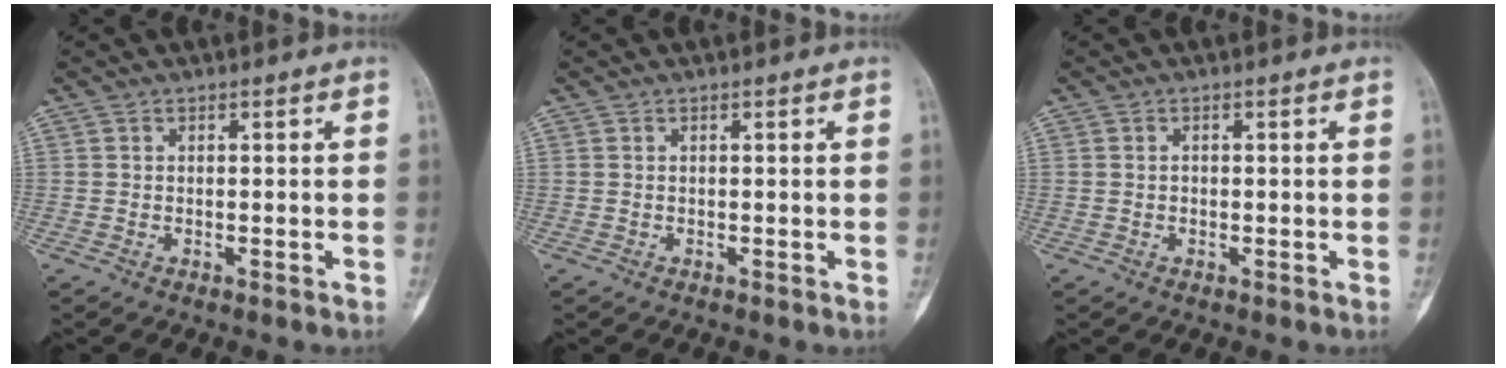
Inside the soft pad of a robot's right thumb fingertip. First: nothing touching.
{"total": 0.0}
{"total": 0.5, "force": [-0.1, 0.4, 0.3], "torque": [-0.003, 0.002, -0.001]}